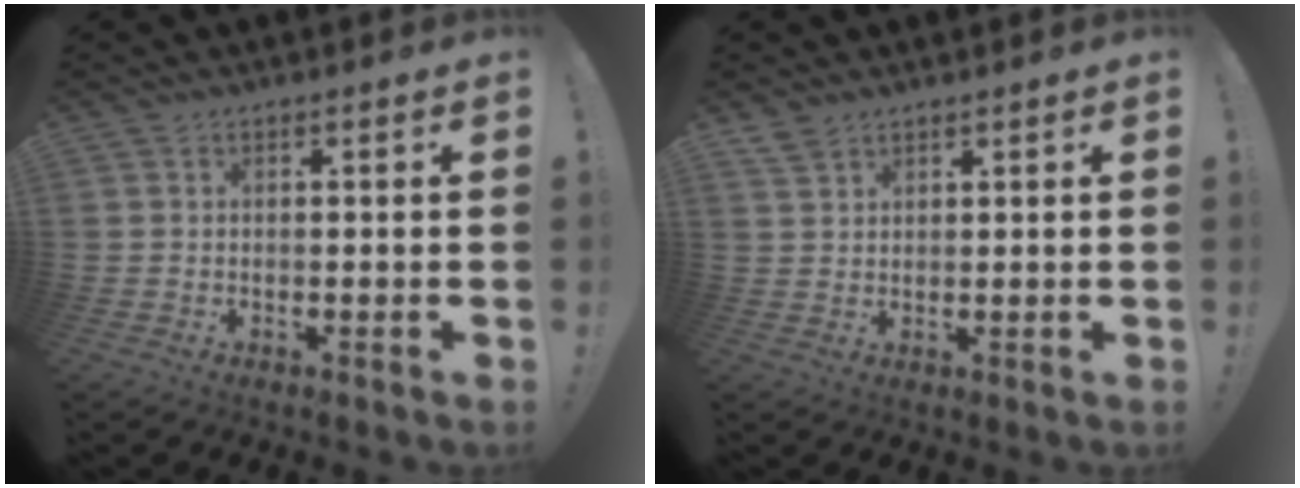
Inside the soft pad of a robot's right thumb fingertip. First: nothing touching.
{"total": 2.9, "force": [2.4, 1.2, 1.0], "torque": [-0.023, -0.013, 0.047]}